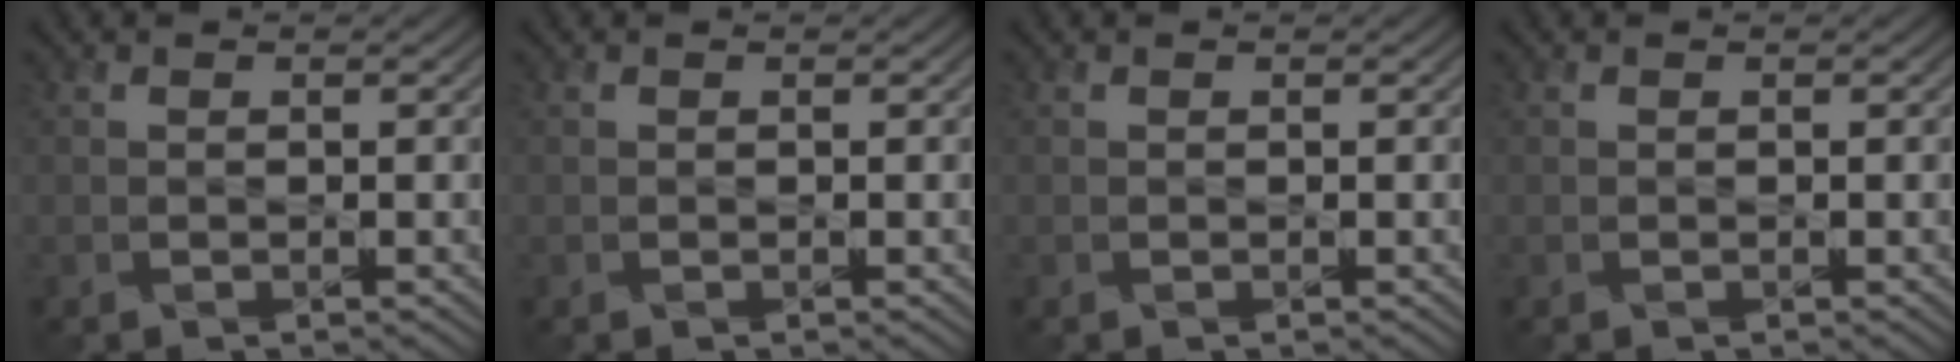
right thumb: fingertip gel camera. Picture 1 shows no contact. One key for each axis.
{"total": 0.0}
{"total": 0.0}
{"total": 0.0}